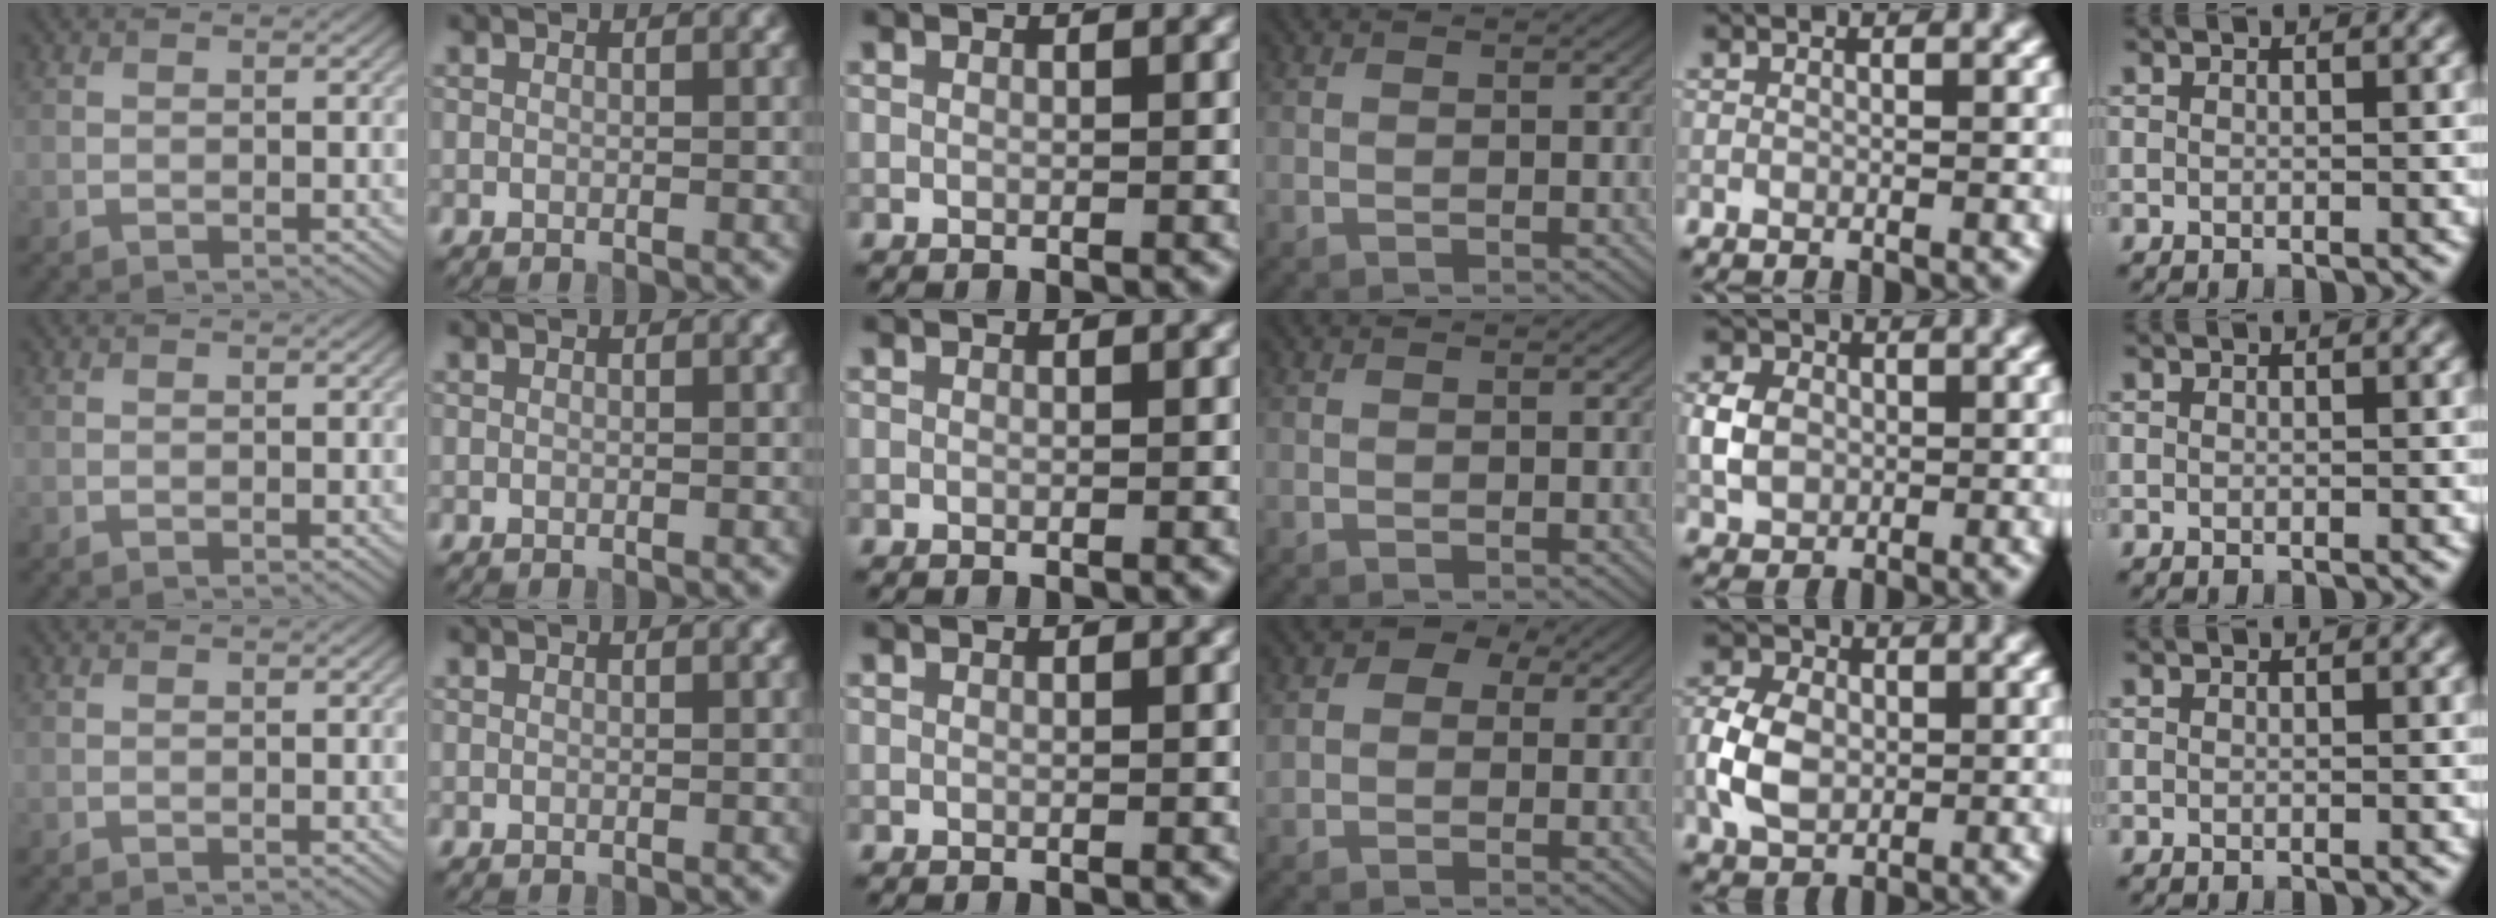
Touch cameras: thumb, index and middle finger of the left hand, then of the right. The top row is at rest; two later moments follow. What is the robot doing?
{"motion": "lift_and_place", "object": "coin"}